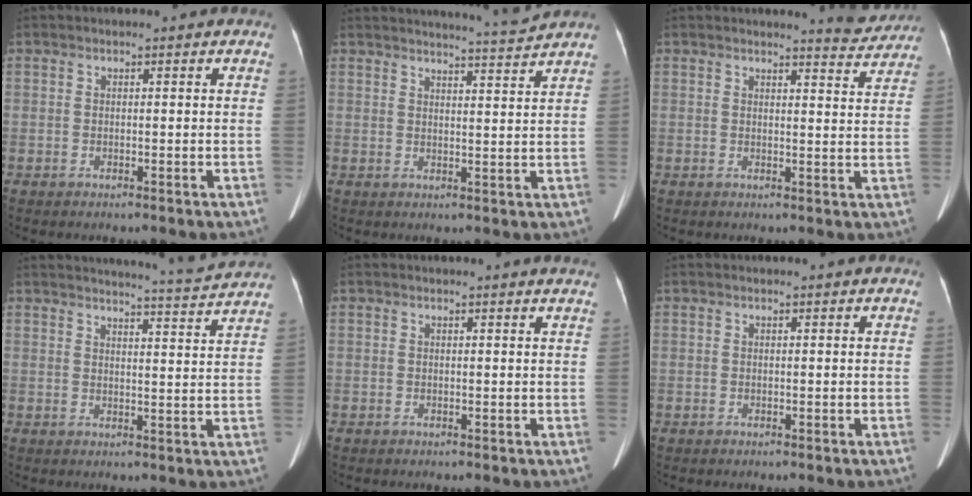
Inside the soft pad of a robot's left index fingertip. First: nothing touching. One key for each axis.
{"total": 6.2, "fx": 5.9, "fy": -1.9, "fz": 0.7, "tx": -0.017, "ty": -0.020, "tz": 0.080}
{"total": 4.8, "fx": 4.8, "fy": 0.3, "fz": 0.3, "tx": -0.006, "ty": -0.023, "tz": 0.043}
{"total": 8.7, "fx": 8.4, "fy": -1.8, "fz": 1.5, "tx": -0.034, "ty": -0.024, "tz": 0.105}
{"total": 2.0, "fx": 1.9, "fy": -0.3, "fz": 0.5, "tx": -0.014, "ty": -0.006, "tz": 0.013}
{"total": 0.0}